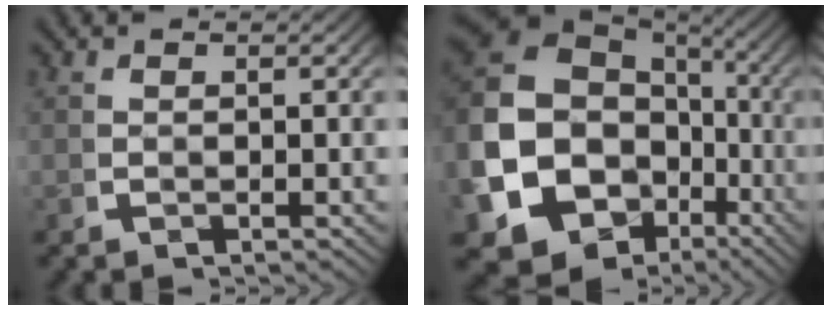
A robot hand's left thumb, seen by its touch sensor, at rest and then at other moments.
{"total": 16.1, "force": [-3.7, 12.3, 9.7], "torque": [-0.207, -0.064, -0.037]}